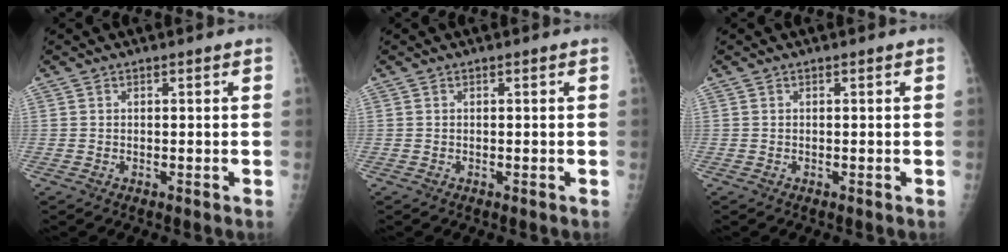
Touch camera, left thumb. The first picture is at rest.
{"total": 0.0}
{"total": 0.0}